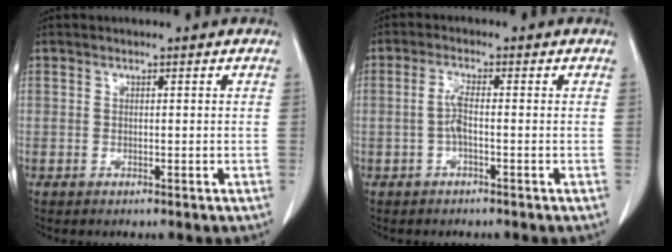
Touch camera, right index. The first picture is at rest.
{"total": 2.7, "force": [-0.6, 0.3, 2.6], "torque": [-0.054, 0.003, -0.014]}